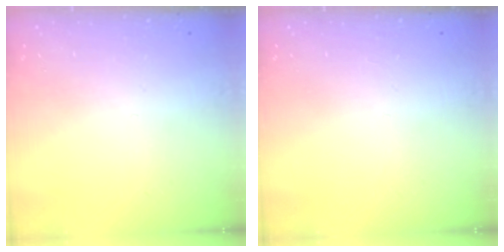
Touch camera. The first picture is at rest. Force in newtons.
{"total": 0.0}